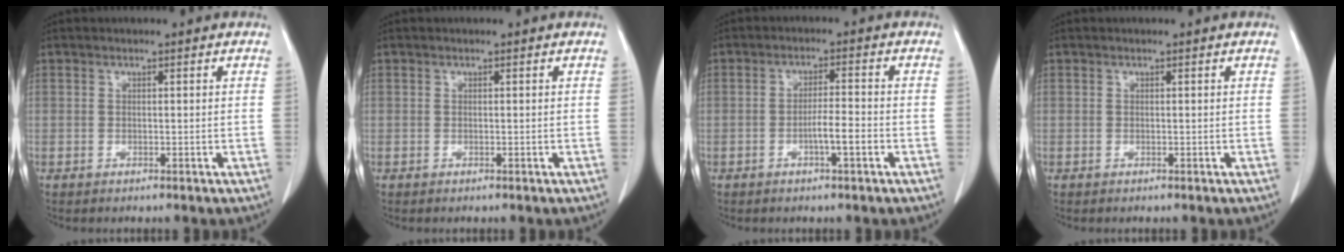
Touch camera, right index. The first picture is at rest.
{"total": 0.0}
{"total": 4.4, "force": [-1.6, 0.5, 4.1], "torque": [-0.072, 0.004, -0.026]}
{"total": 0.0}